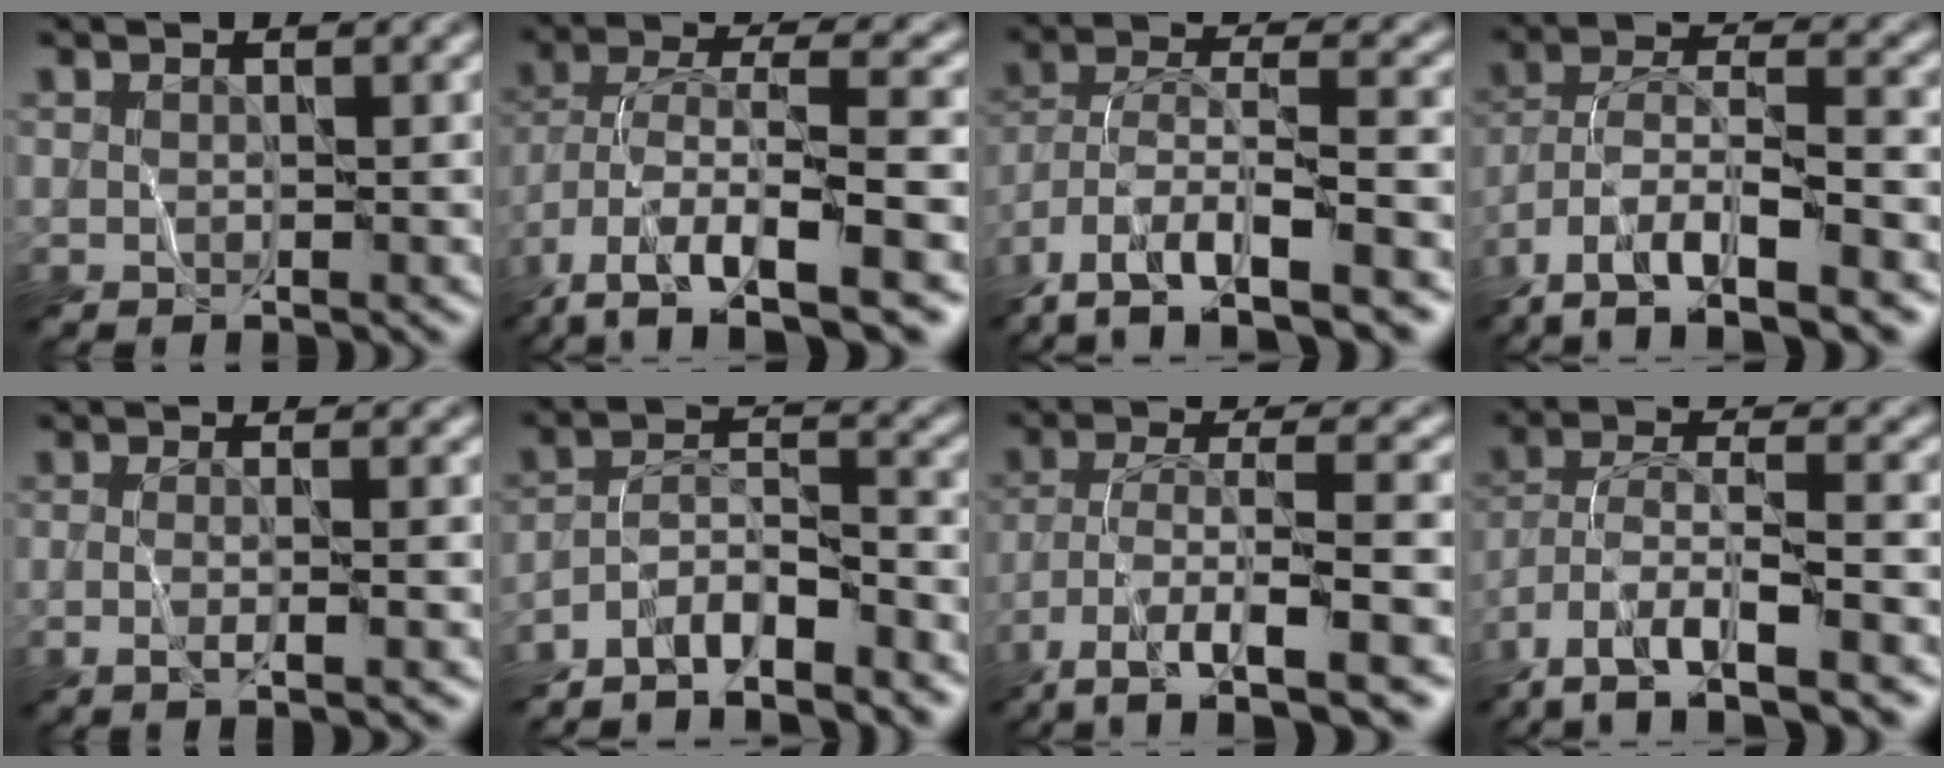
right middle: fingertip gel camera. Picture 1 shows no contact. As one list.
[{"total": 12.0, "force": [-6.3, 4.1, 9.4], "torque": [-0.180, 0.010, -0.105]}, {"total": 12.5, "force": [-8.9, 3.9, 7.9], "torque": [-0.145, 0.002, -0.140]}, {"total": 12.2, "force": [-8.2, 3.8, 8.3], "torque": [-0.152, 0.006, -0.143]}, {"total": 3.3, "force": [-0.2, 1.1, 3.1], "torque": [-0.035, -0.003, -0.010]}, {"total": 6.4, "force": [-5.5, 1.3, 3.1], "torque": [-0.047, 0.008, -0.098]}, {"total": 9.7, "force": [-6.0, 2.5, 7.2], "torque": [-0.127, 0.000, -0.103]}, {"total": 11.3, "force": [-7.8, 3.2, 7.4], "torque": [-0.144, -0.002, -0.134]}]